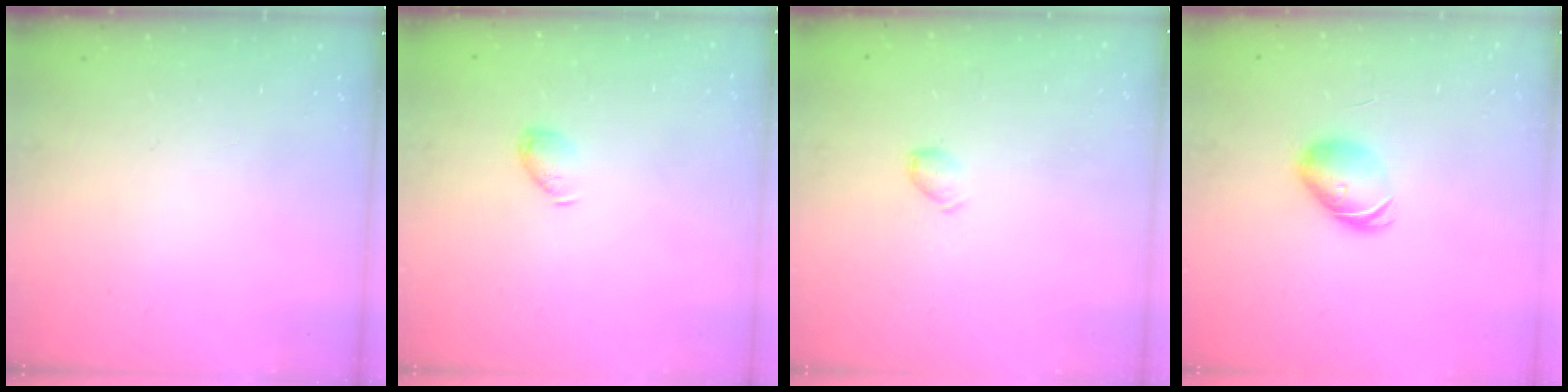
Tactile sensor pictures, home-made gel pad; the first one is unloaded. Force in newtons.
{"total": 5.0, "press": 5.0, "slide": 0.6}
{"total": 4.9, "press": 4.9, "slide": 0.8}
{"total": 8.0, "press": 8.0, "slide": 0.6}